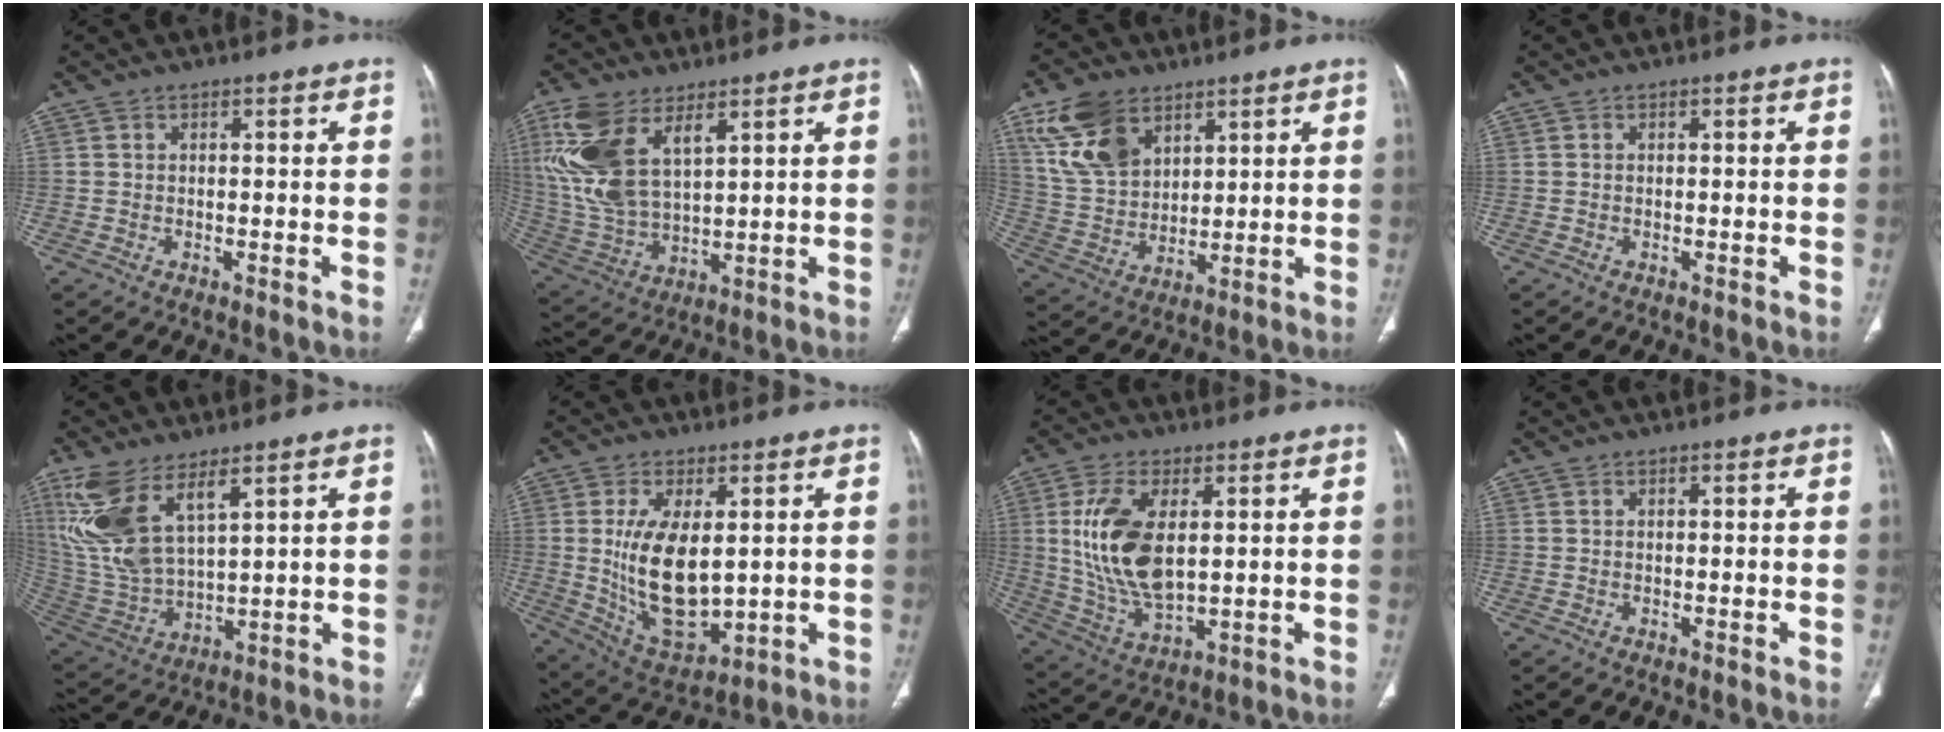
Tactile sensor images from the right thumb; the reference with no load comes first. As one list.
[{"total": 16.5, "force": [7.2, 8.5, 12.2], "torque": [-0.263, -0.017, 0.156]}, {"total": 13.7, "force": [7.5, 8.6, 7.6], "torque": [-0.133, -0.023, 0.161]}, {"total": 0.0}, {"total": 14.7, "force": [8.1, 5.9, 10.7], "torque": [-0.231, -0.031, 0.184]}, {"total": 15.5, "force": [1.3, 7.8, 13.3], "torque": [-0.228, -0.022, 0.046]}, {"total": 15.2, "force": [2.7, 7.8, 12.8], "torque": [-0.258, -0.017, 0.064]}, {"total": 0.0}]